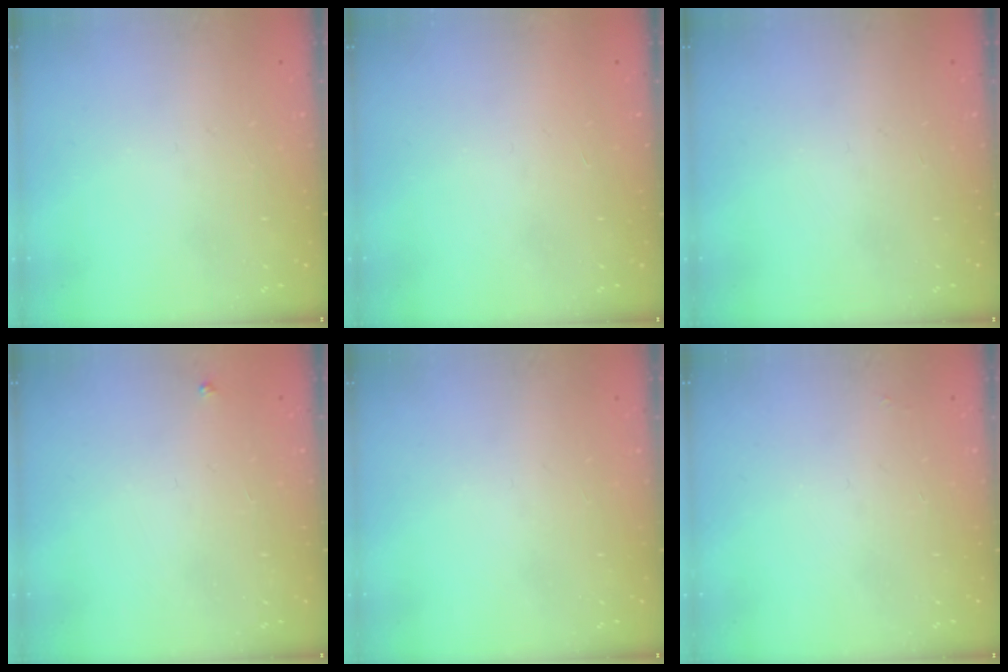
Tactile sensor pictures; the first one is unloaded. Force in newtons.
{"total": 1.5, "press": 1.5, "slide": 0.1}
{"total": 0.0}
{"total": 2.7, "press": 2.7, "slide": 0.3}
{"total": 0.0}
{"total": 1.9, "press": 1.9, "slide": 0.3}